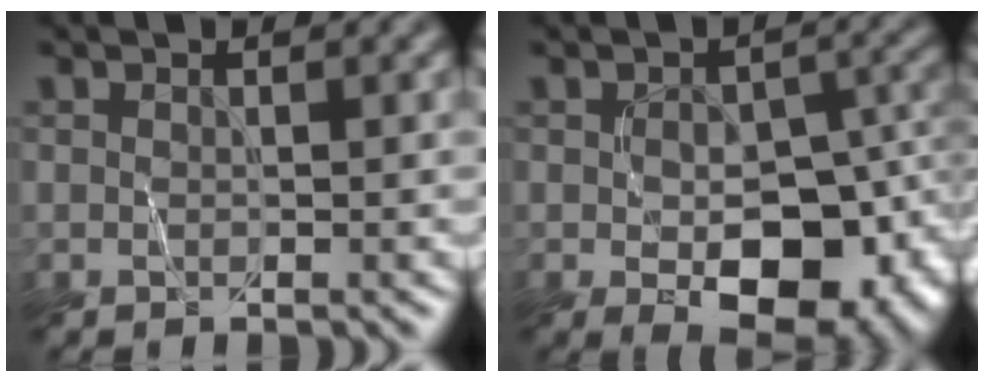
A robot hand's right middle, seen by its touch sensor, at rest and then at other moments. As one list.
[{"total": 10.7, "force": [-3.6, 5.7, 8.3], "torque": [-0.120, -0.012, -0.043]}]